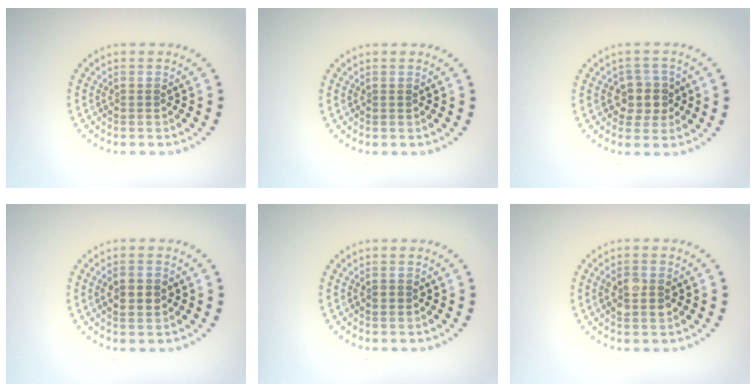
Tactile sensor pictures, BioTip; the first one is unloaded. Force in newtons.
{"total": 0.0}
{"total": 2.8, "press": 2.5, "slide": 1.3}
{"total": 2.4, "press": 2.4, "slide": 0.2}
{"total": 0.8, "press": 0.8, "slide": 0.3}
{"total": 2.7, "press": 2.7, "slide": 0.2}